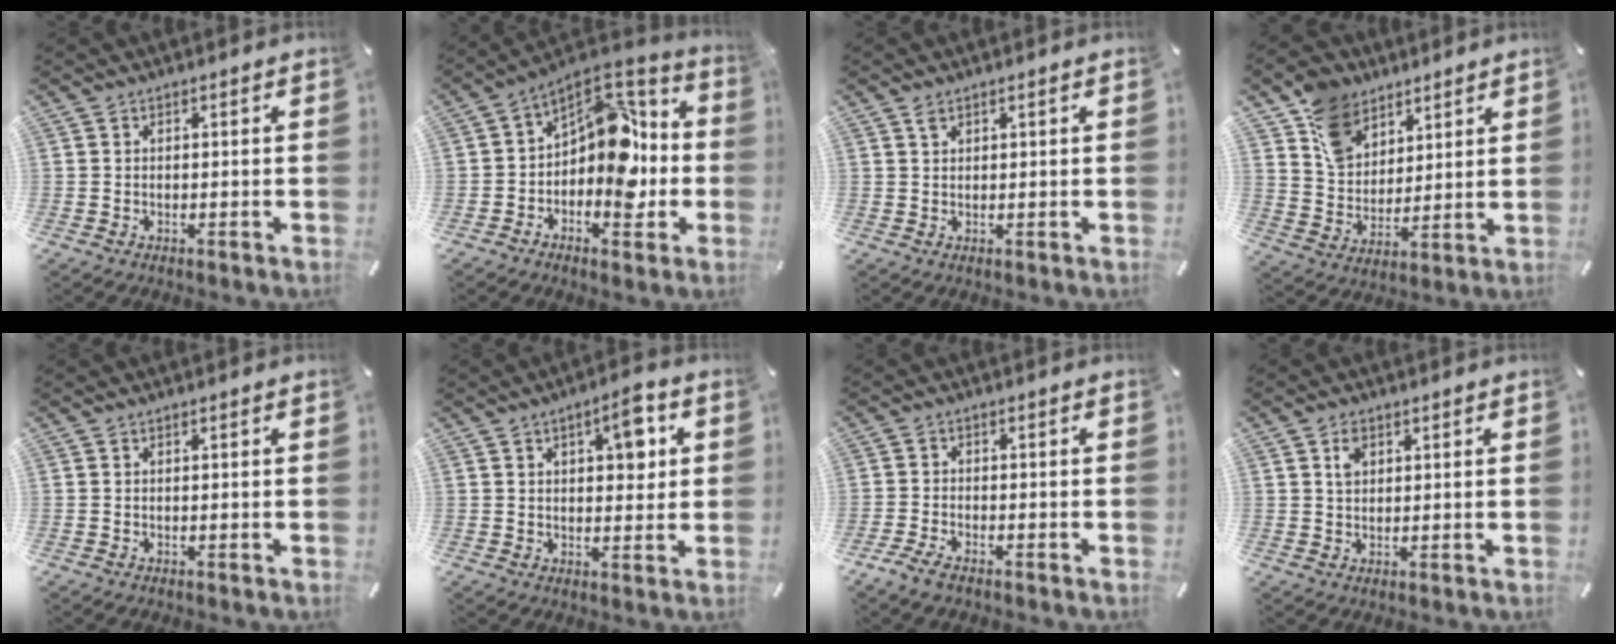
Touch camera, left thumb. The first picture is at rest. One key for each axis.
{"total": 13.4, "fx": -0.1, "fy": 10.2, "fz": 8.7, "tx": -0.089, "ty": -0.020, "tz": 0.004}
{"total": 1.4, "fx": 0.9, "fy": 0.6, "fz": 0.8, "tx": -0.016, "ty": 0.000, "tz": 0.017}
{"total": 11.2, "fx": 7.2, "fy": 8.0, "fz": 3.0, "tx": -0.080, "ty": -0.030, "tz": 0.144}
{"total": 0.0}
{"total": 7.8, "fx": 2.9, "fy": 3.8, "fz": 6.2, "tx": -0.073, "ty": -0.009, "tz": 0.041}
{"total": 3.2, "fx": -2.5, "fy": 1.1, "fz": 1.7, "tx": -0.045, "ty": 0.008, "tz": -0.053}
{"total": 3.0, "fx": 1.3, "fy": 2.2, "fz": 1.6, "tx": -0.024, "ty": -0.003, "tz": 0.021}